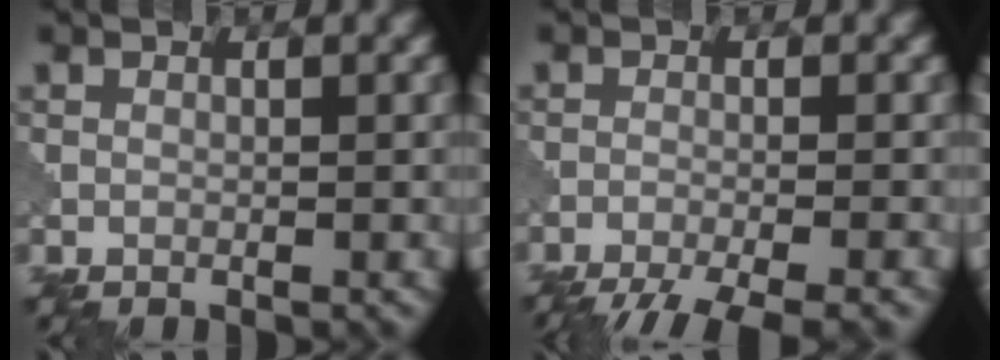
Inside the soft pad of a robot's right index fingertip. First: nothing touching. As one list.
[{"total": 6.8, "force": [-5.4, 1.2, 4.0], "torque": [-0.057, -0.023, -0.089]}]